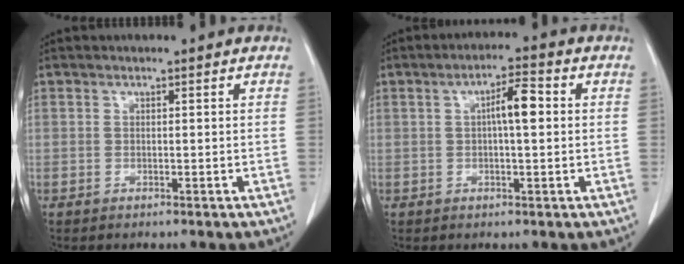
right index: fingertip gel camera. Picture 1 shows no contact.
{"total": 4.8, "force": [0.6, 0.9, 4.7], "torque": [-0.080, 0.012, 0.006]}